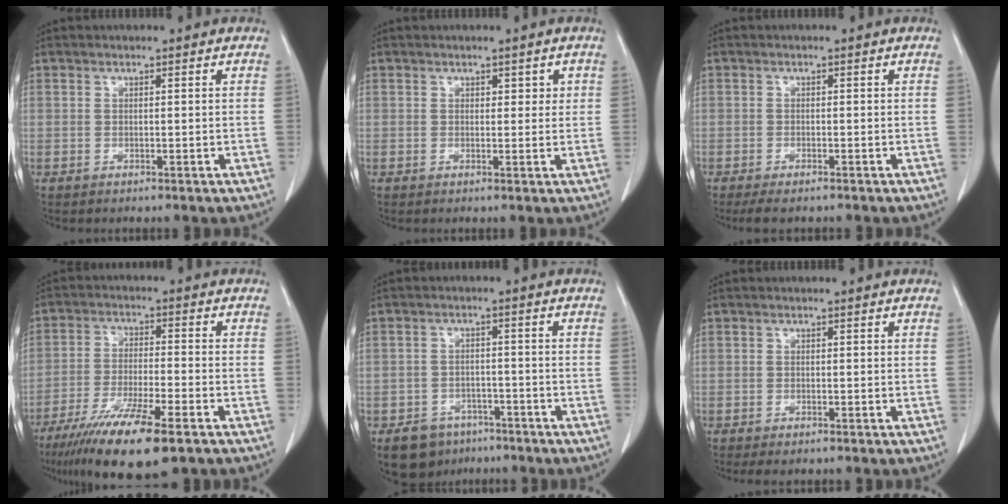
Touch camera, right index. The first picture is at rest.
{"total": 0.9, "force": [0.4, 0.6, 0.6], "torque": [-0.004, 0.002, 0.005]}
{"total": 3.3, "force": [-2.6, 0.9, 1.8], "torque": [-0.030, -0.008, -0.038]}
{"total": 13.8, "force": [-9.0, 1.8, 10.4], "torque": [-0.192, -0.036, -0.154]}
{"total": 6.7, "force": [-4.8, 4.5, 1.6], "torque": [-0.022, 0.007, -0.069]}
{"total": 1.8, "force": [-1.4, 0.5, 0.9], "torque": [-0.014, -0.004, -0.018]}